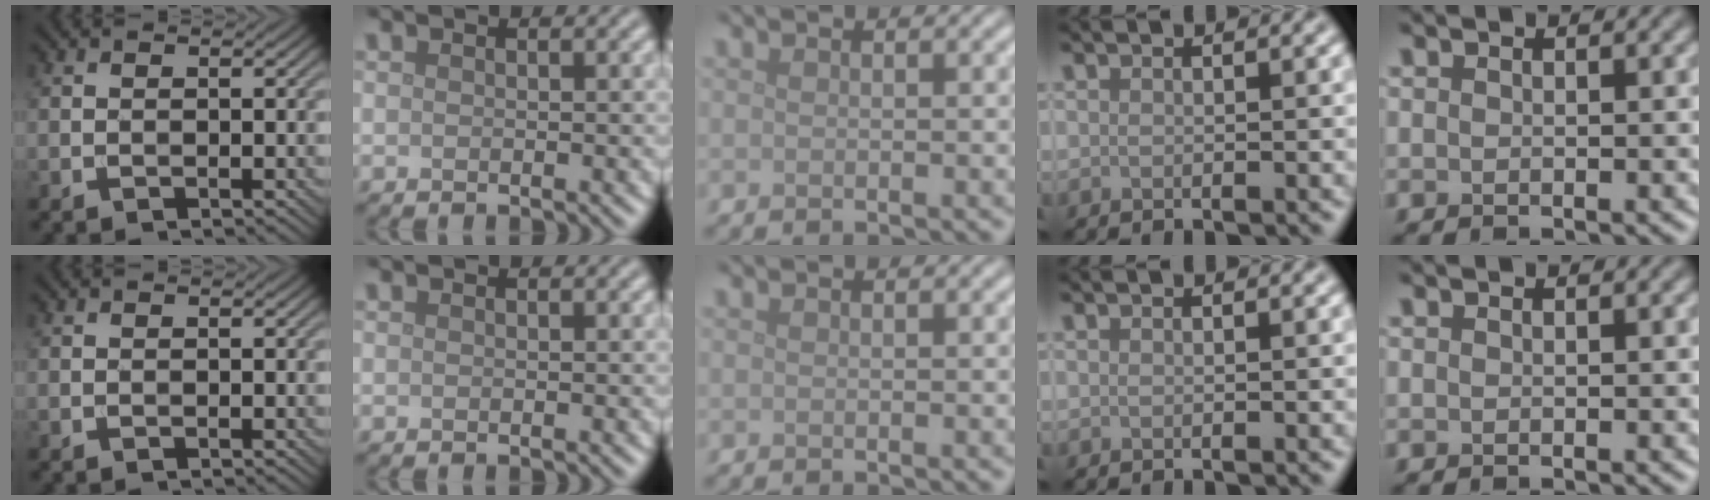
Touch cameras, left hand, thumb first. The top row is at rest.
{}